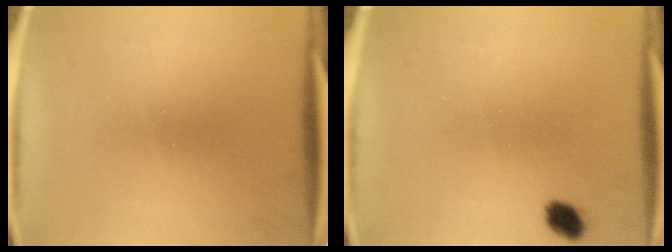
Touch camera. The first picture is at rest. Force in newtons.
{"total": 2.8}